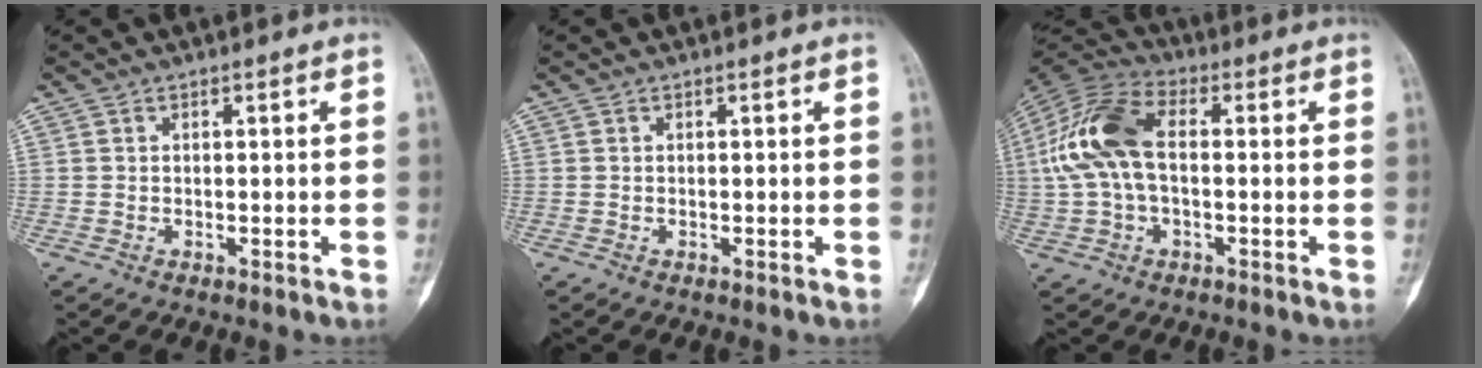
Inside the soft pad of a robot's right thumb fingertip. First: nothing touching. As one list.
[{"total": 0.0}, {"total": 14.0, "force": [0.8, 8.0, 11.5], "torque": [-0.245, 0.034, 0.007]}]